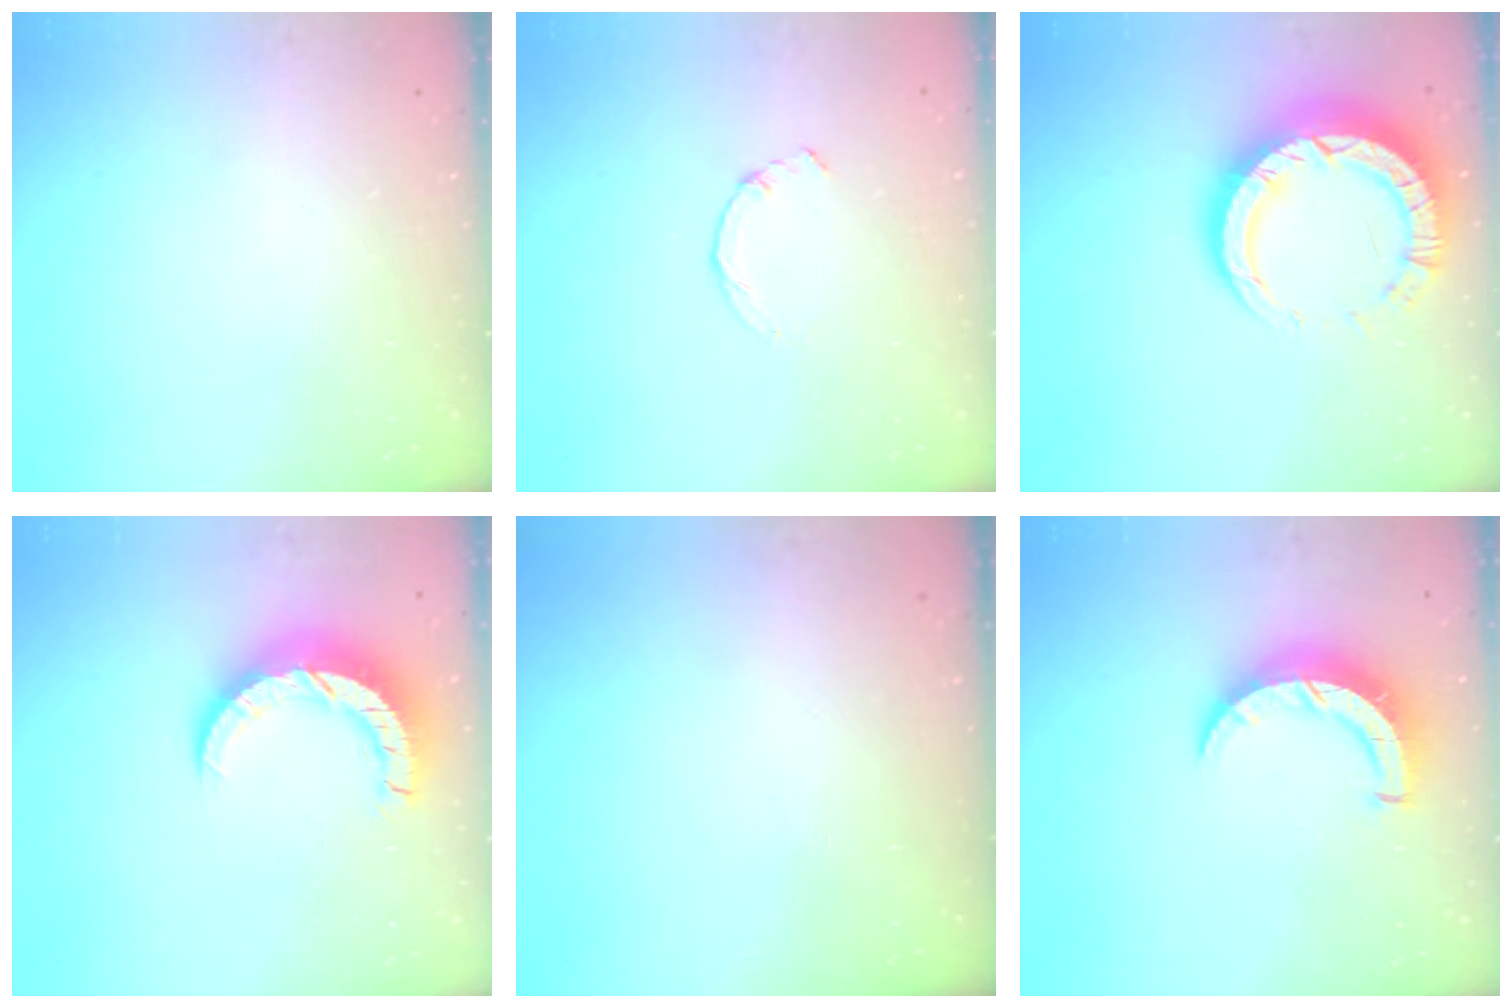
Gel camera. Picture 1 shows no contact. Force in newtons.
{"total": 0.9, "press": 0.9, "slide": 0.3}
{"total": 12.4, "press": 12.3, "slide": 1.2}
{"total": 8.9, "press": 8.9, "slide": 0.9}
{"total": 0.0}
{"total": 8.6, "press": 8.5, "slide": 0.7}